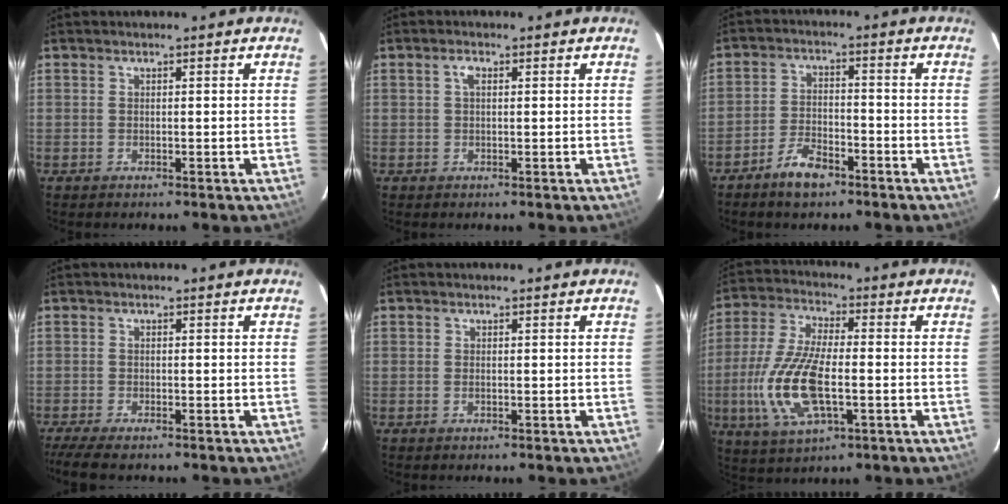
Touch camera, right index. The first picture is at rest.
{"total": 1.5, "force": [0.4, 0.7, 1.2], "torque": [-0.025, 0.006, 0.005]}
{"total": 6.3, "force": [-4.7, 2.6, 3.4], "torque": [-0.083, 0.004, -0.085]}
{"total": 6.4, "force": [-5.1, 1.4, 3.7], "torque": [-0.089, -0.028, -0.093]}
{"total": 0.7, "force": [-0.1, 0.3, 0.6], "torque": [-0.014, 0.000, -0.003]}
{"total": 15.4, "force": [-3.4, 6.0, 13.8], "torque": [-0.301, -0.006, -0.066]}